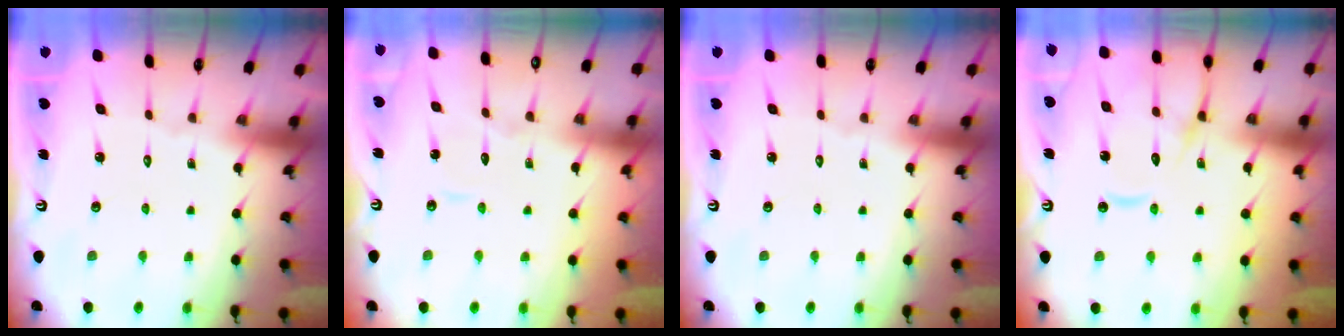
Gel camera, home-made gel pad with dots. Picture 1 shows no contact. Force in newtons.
{"total": 4.8, "press": 4.8, "slide": 0.6}
{"total": 0.0}
{"total": 13.5, "press": 13.4, "slide": 1.5}